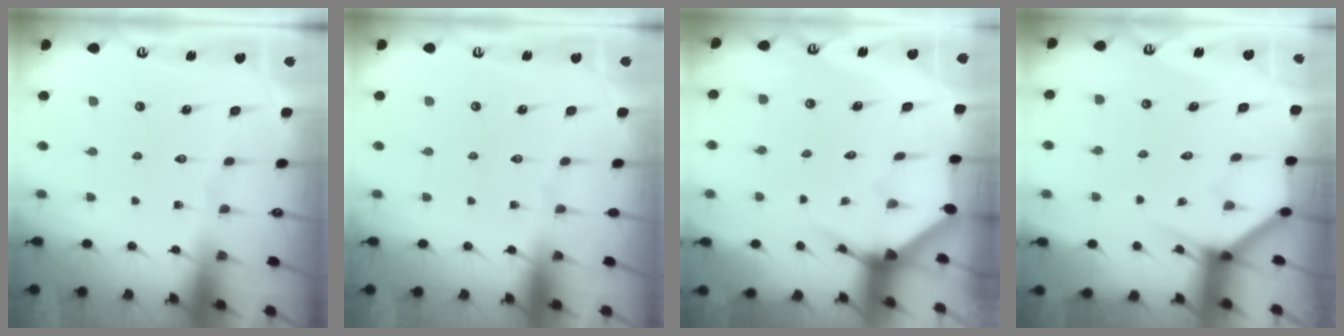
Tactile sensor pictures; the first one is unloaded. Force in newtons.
{"total": 0.0}
{"total": 3.6, "press": 3.5, "slide": 0.2}
{"total": 3.6, "press": 3.6, "slide": 0.3}